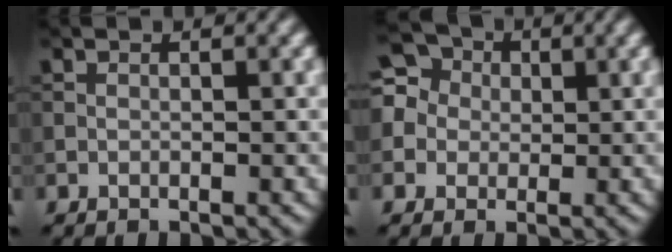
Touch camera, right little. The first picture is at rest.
{"total": 6.6, "force": [1.3, 5.8, 2.8], "torque": [-0.063, 0.042, -0.010]}